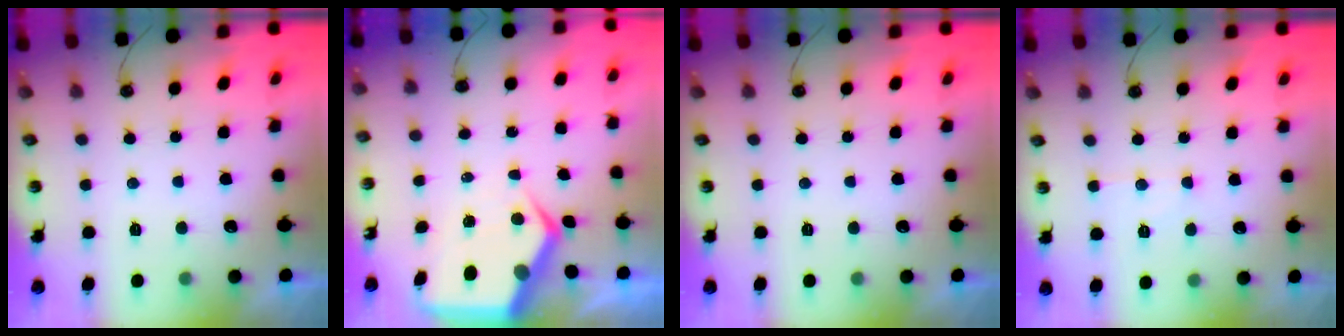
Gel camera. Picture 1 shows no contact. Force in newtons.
{"total": 8.4, "press": 8.3, "slide": 1.2}
{"total": 0.0}
{"total": 6.1, "press": 6.1, "slide": 0.4}